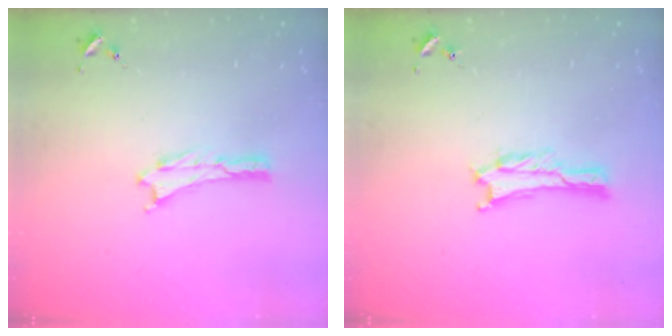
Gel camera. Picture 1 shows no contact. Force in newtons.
{"total": 1.0, "press": 1.0, "slide": 0.1}